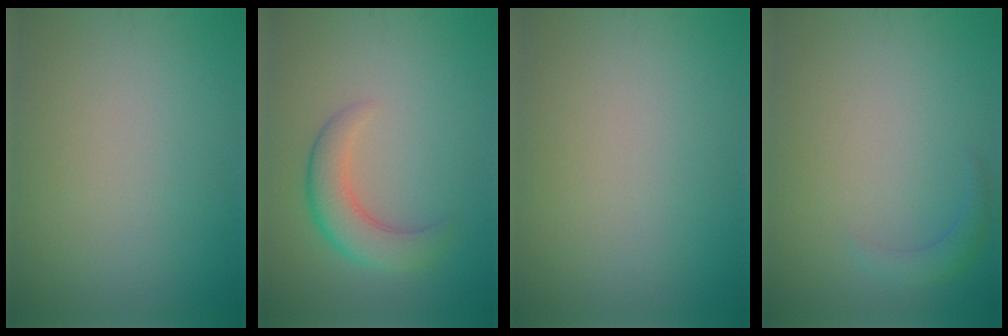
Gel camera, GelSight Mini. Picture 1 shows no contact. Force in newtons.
{"total": 3.9, "press": 3.9, "slide": 0.2}
{"total": 0.0}
{"total": 1.4, "press": 1.4, "slide": 0.1}